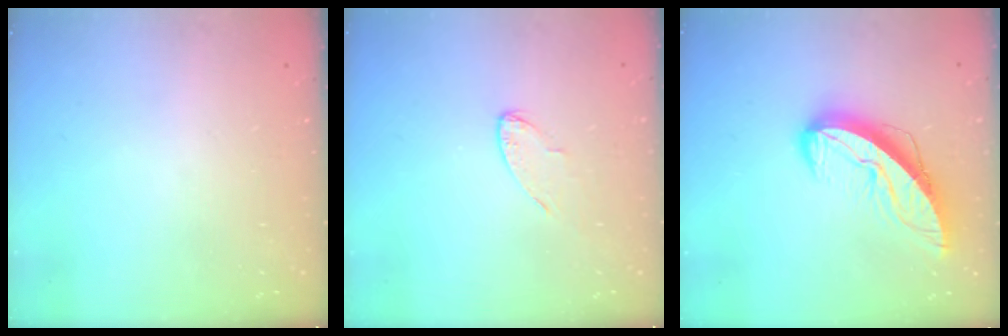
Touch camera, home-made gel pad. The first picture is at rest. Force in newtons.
{"total": 3.7, "press": 3.6, "slide": 0.4}
{"total": 11.9, "press": 11.8, "slide": 0.9}